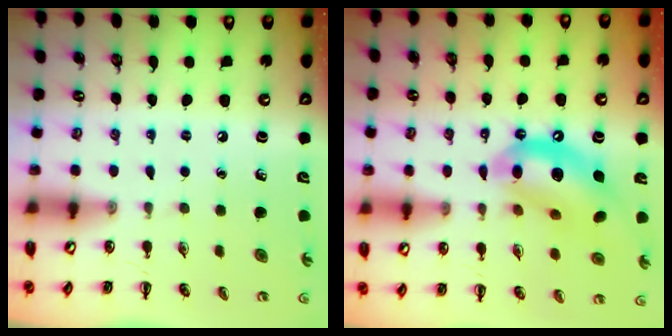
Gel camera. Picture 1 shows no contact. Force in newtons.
{"total": 14.0, "press": 13.6, "slide": 3.6}